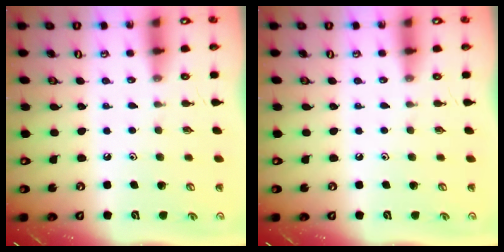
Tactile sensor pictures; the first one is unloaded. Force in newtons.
{"total": 0.0}